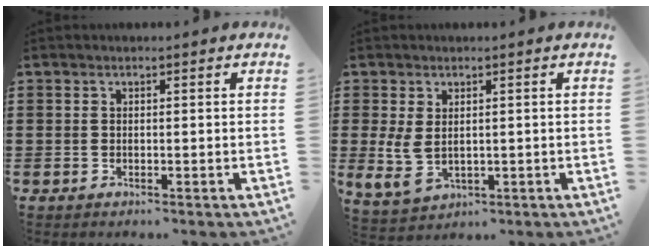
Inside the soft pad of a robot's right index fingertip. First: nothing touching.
{"total": 4.3, "force": [0.7, 2.4, 3.4], "torque": [-0.091, -0.004, 0.010]}